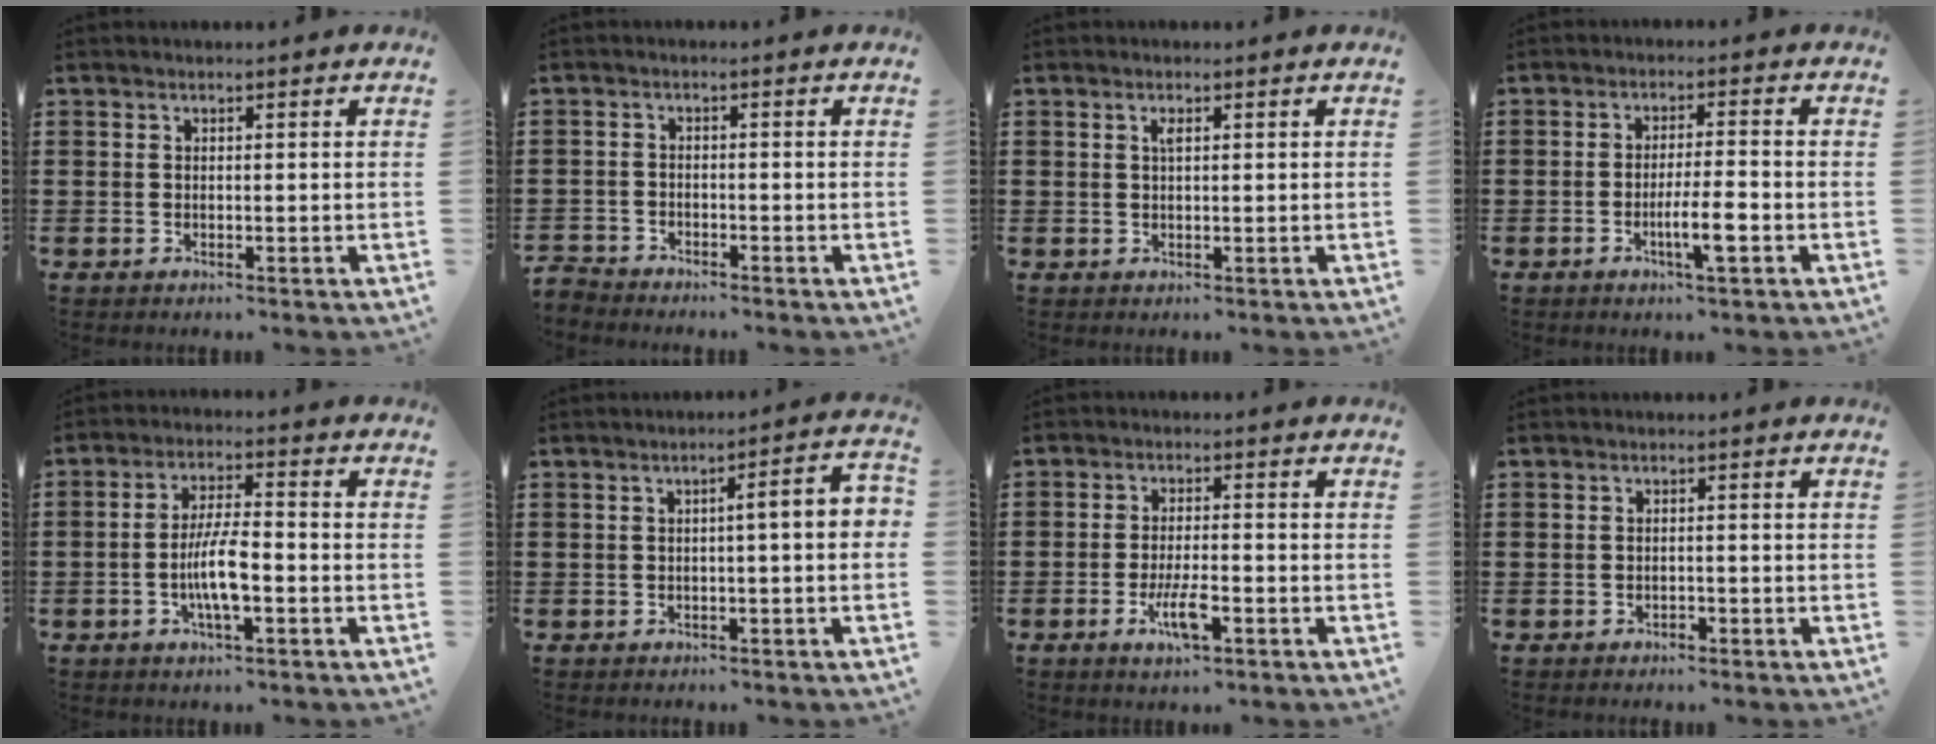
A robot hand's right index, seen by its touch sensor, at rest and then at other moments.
{"total": 2.3, "force": [-2.2, 0.3, -0.2], "torque": [-0.012, -0.002, -0.053]}
{"total": 1.2, "force": [0.4, 0.4, 1.1], "torque": [-0.023, 0.003, 0.006]}
{"total": 5.3, "force": [-2.0, 0.4, 4.9], "torque": [-0.095, -0.014, -0.037]}
{"total": 6.7, "force": [-1.8, 1.7, 6.2], "torque": [-0.126, -0.001, -0.037]}
{"total": 3.7, "force": [-0.5, 0.3, 3.7], "torque": [-0.065, 0.002, -0.012]}
{"total": 5.2, "force": [-2.3, 1.3, 4.5], "torque": [-0.094, -0.006, -0.044]}
{"total": 0.8, "force": [-0.7, 0.4, 0.2], "torque": [-0.008, -0.001, -0.015]}